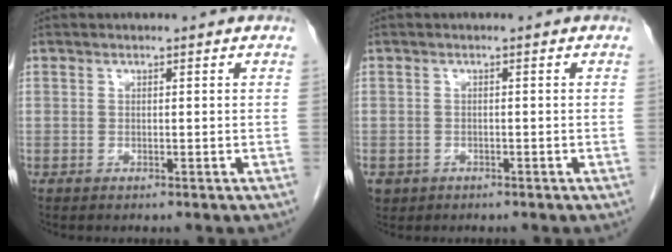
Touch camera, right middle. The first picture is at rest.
{"total": 2.7, "force": [-1.6, 2.1, 0.5], "torque": [-0.010, 0.001, -0.024]}